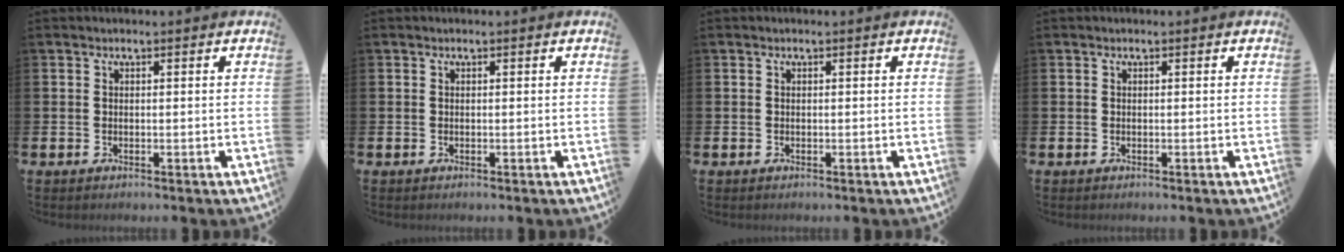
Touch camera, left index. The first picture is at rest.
{"total": 0.0}
{"total": 0.0}
{"total": 0.0}